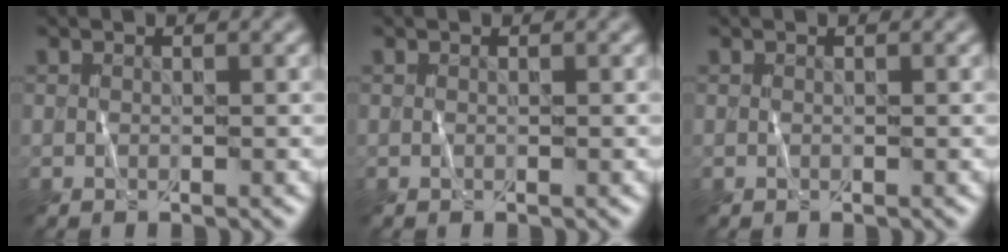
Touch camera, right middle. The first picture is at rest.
{"total": 0.0}
{"total": 0.0}